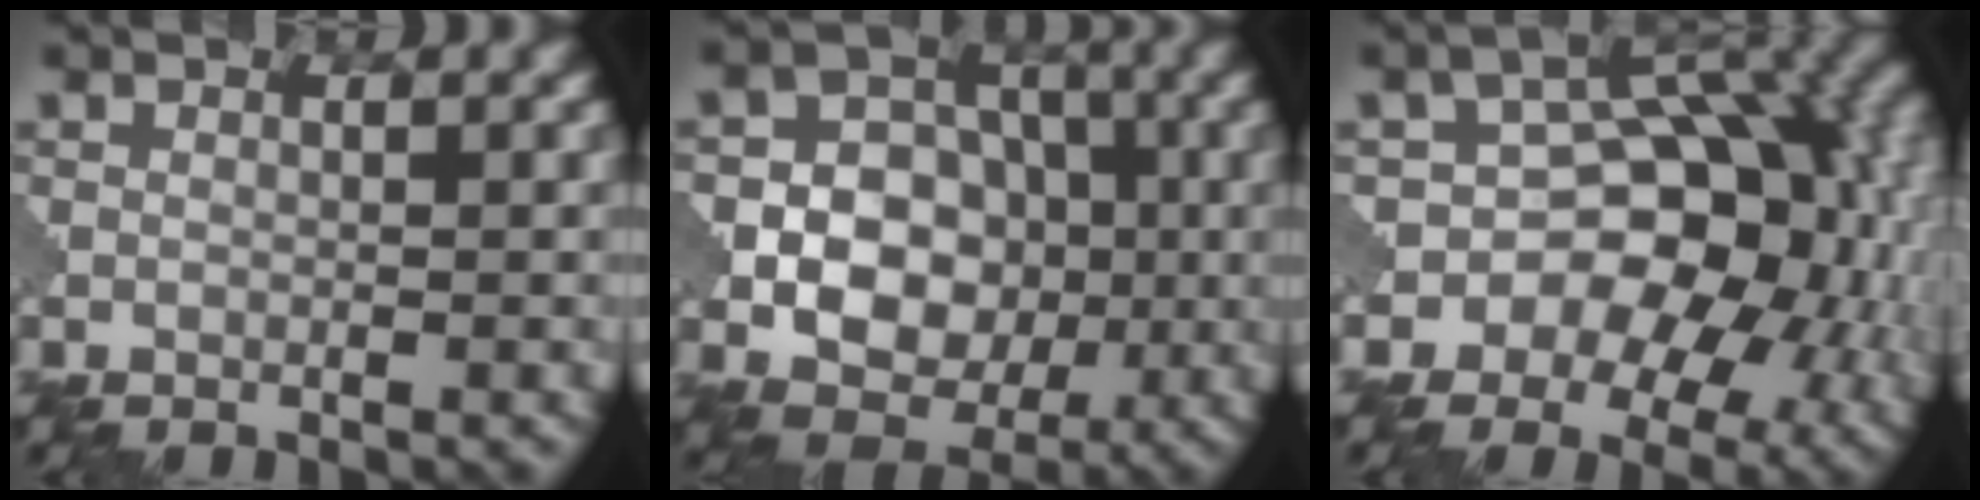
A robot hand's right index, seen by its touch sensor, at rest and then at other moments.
{"total": 8.9, "force": [-1.4, 7.4, 4.7], "torque": [-0.056, 0.007, -0.043]}
{"total": 13.6, "force": [-2.4, 9.5, 9.4], "torque": [-0.097, 0.002, -0.034]}